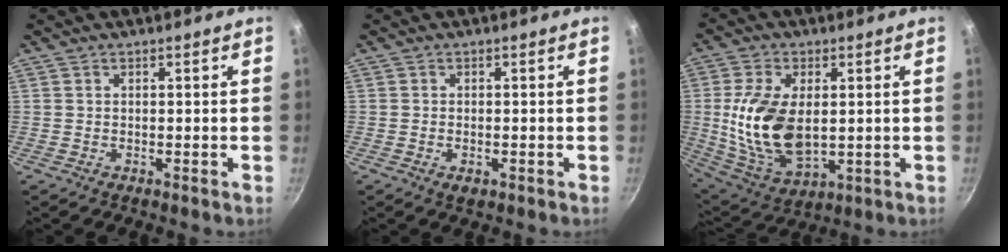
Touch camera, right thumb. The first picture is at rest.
{"total": 1.8, "force": [-0.6, 1.0, 1.4], "torque": [-0.022, -0.003, -0.009]}
{"total": 16.5, "force": [1.0, 9.5, 13.4], "torque": [-0.246, -0.015, 0.031]}